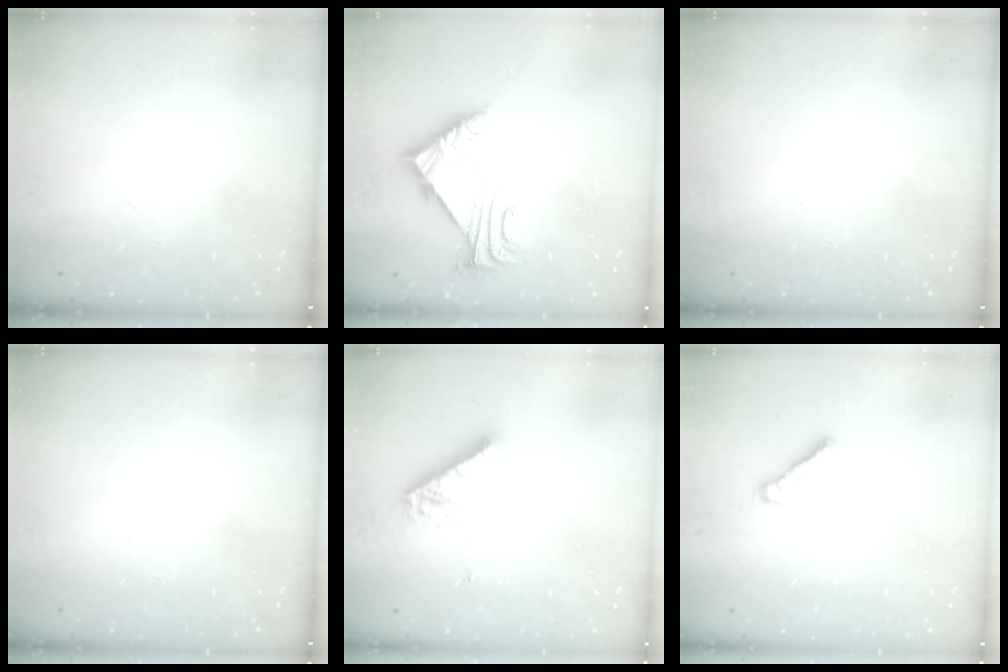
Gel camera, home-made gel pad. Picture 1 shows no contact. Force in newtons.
{"total": 6.5, "press": 6.5, "slide": 0.2}
{"total": 0.0}
{"total": 0.0}
{"total": 9.6, "press": 9.6, "slide": 0.7}
{"total": 1.9, "press": 1.8, "slide": 0.6}